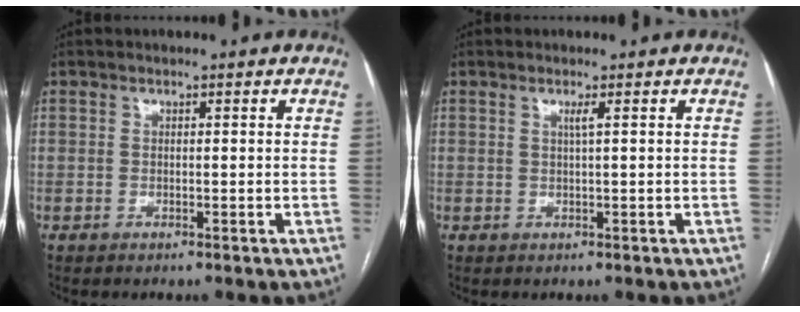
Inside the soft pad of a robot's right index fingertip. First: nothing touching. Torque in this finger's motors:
{"motor_torque": [0.03, 0.02, 0.06, 0.03]}